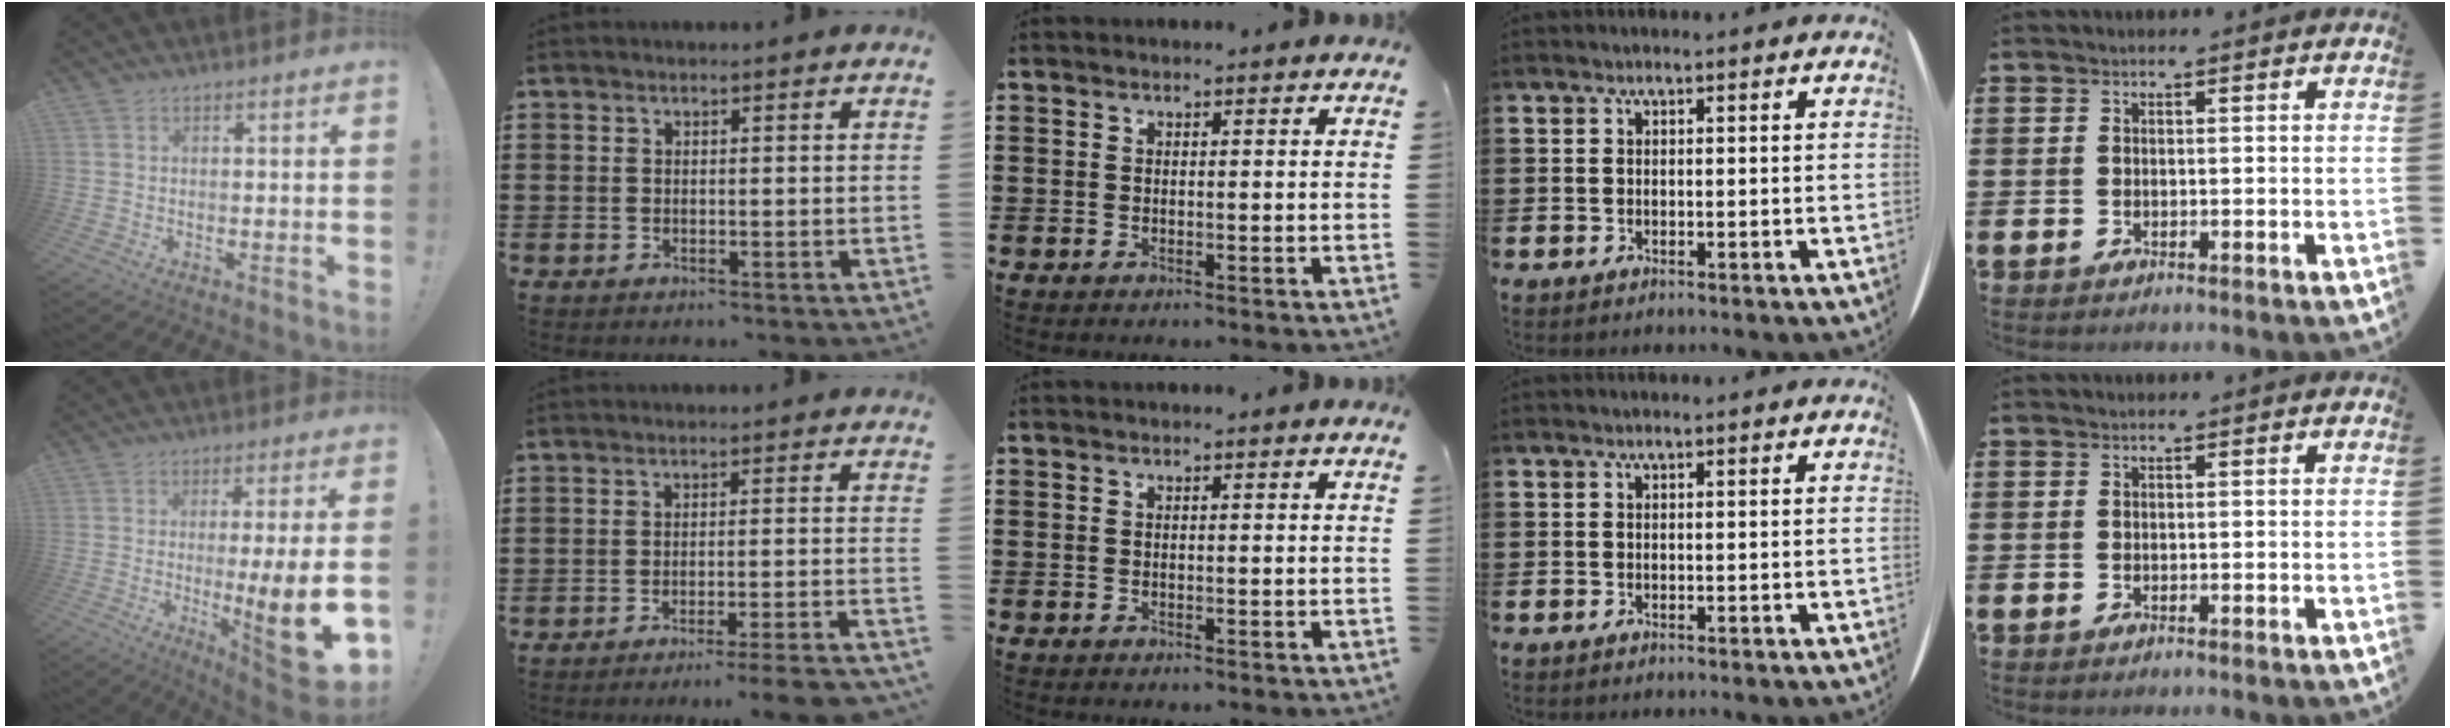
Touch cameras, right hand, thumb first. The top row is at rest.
{"thumb": {"total": 14.6, "force": [-2.5, 0.3, 14.4], "torque": [-0.203, -0.007, -0.029]}, "index": {"total": 4.0, "force": [-3.6, -0.7, 1.6], "torque": [-0.026, -0.012, -0.070]}}